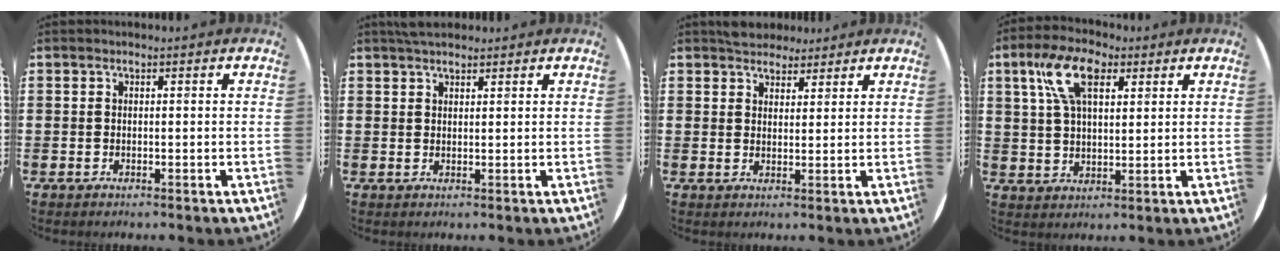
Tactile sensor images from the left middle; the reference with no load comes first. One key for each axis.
{"total": 2.0, "fx": 1.8, "fy": 0.6, "fz": 0.6, "tx": -0.007, "ty": 0.001, "tz": 0.034}
{"total": 3.4, "fx": 3.1, "fy": 1.4, "fz": 0.1, "tx": -0.003, "ty": -0.003, "tz": 0.060}
{"total": 8.7, "fx": 4.5, "fy": 4.4, "fz": 6.0, "tx": -0.134, "ty": 0.017, "tz": 0.083}